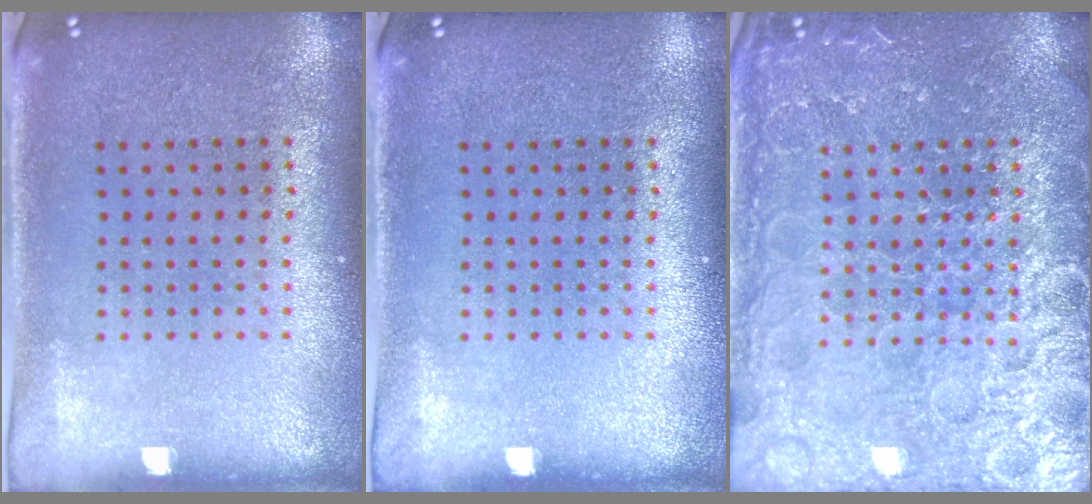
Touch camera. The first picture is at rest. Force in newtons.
{"total": 0.0}
{"total": 7.0, "press": 6.9, "slide": 0.8}